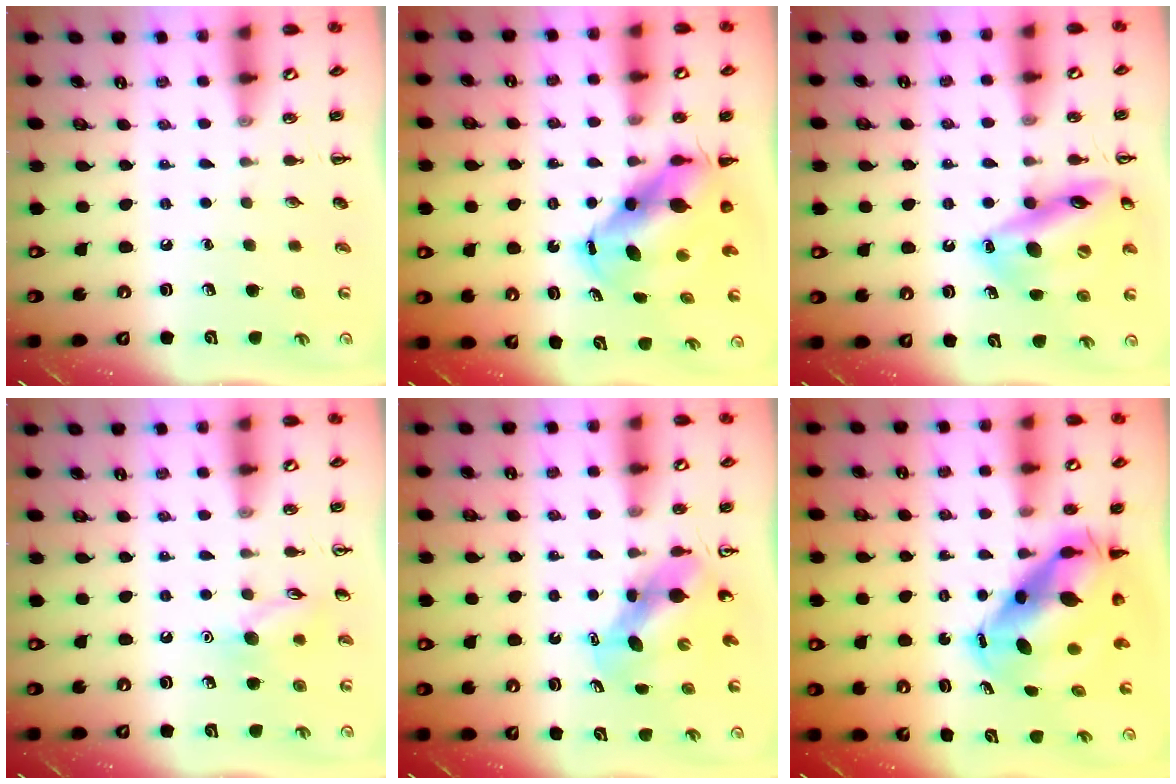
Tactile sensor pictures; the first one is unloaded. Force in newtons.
{"total": 8.2, "press": 7.9, "slide": 2.3}
{"total": 17.3, "press": 17.1, "slide": 2.7}
{"total": 8.6, "press": 8.5, "slide": 0.9}
{"total": 5.3, "press": 5.3, "slide": 0.9}
{"total": 11.0, "press": 10.7, "slide": 2.7}